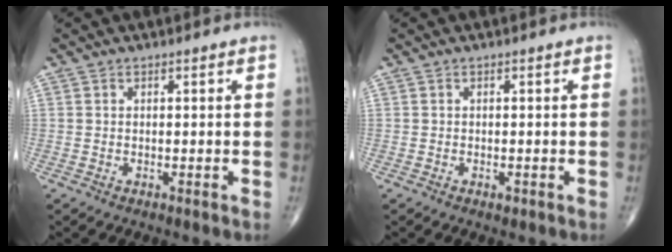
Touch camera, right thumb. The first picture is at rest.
{"total": 0.6, "force": [-0.3, 0.4, 0.4], "torque": [-0.002, 0.000, -0.004]}